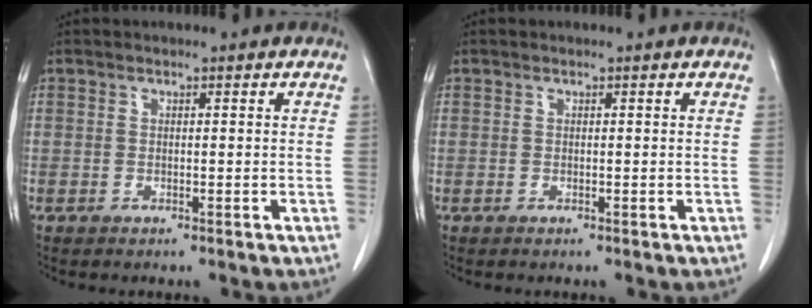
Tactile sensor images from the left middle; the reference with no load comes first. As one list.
[{"total": 0.0}]